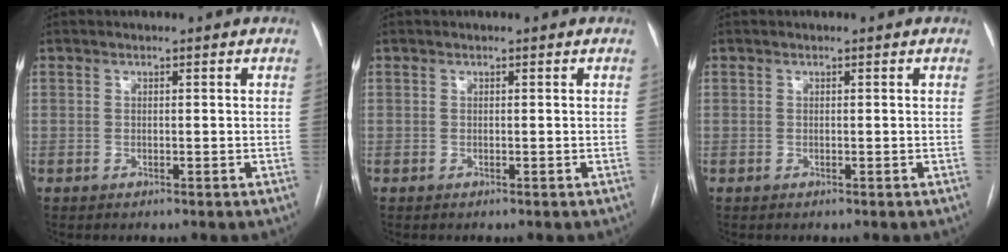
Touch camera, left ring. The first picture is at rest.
{"total": 0.0}
{"total": 0.0}